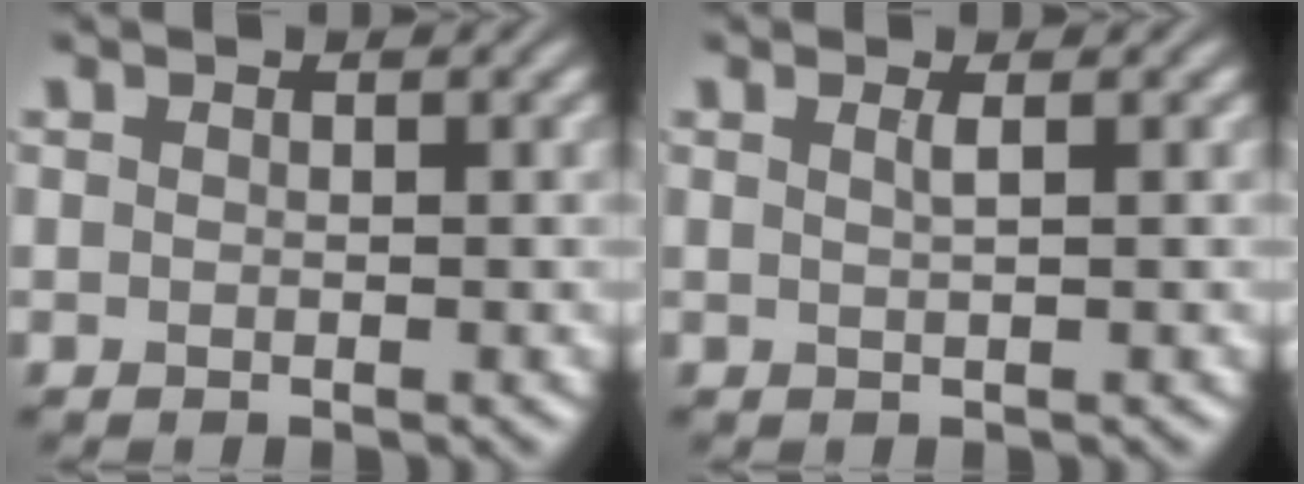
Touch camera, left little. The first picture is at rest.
{"total": 1.1, "force": [0.4, 0.4, 0.9], "torque": [-0.009, 0.002, 0.003]}